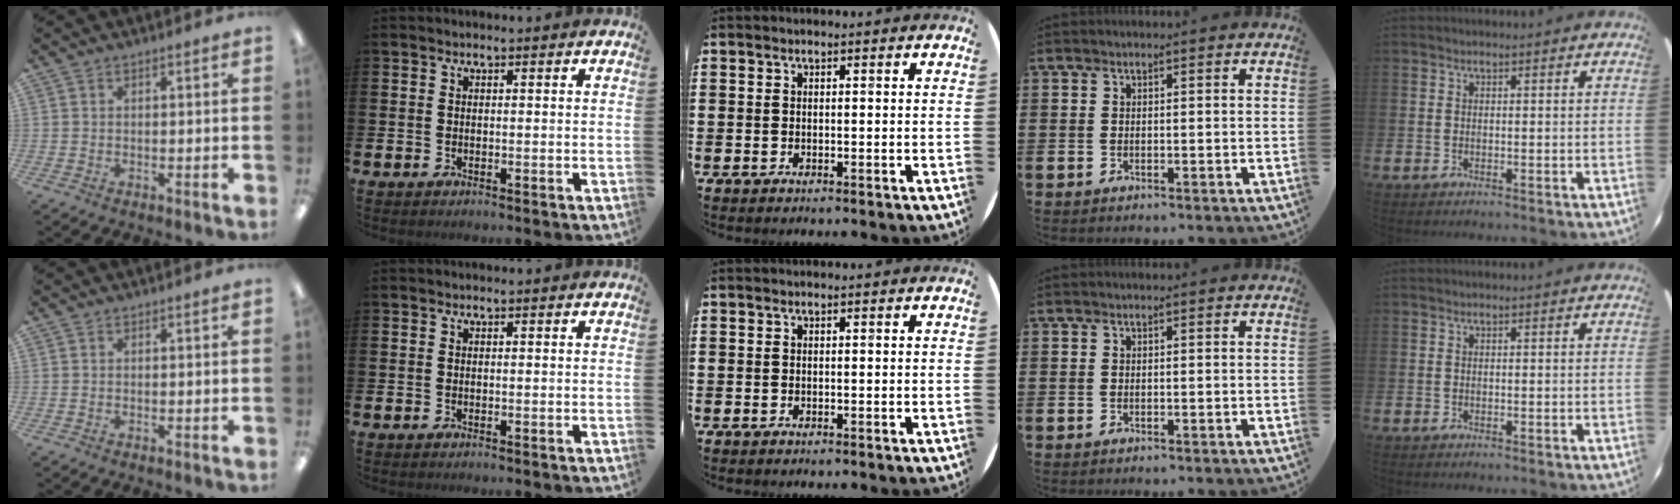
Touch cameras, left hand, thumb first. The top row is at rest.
{}